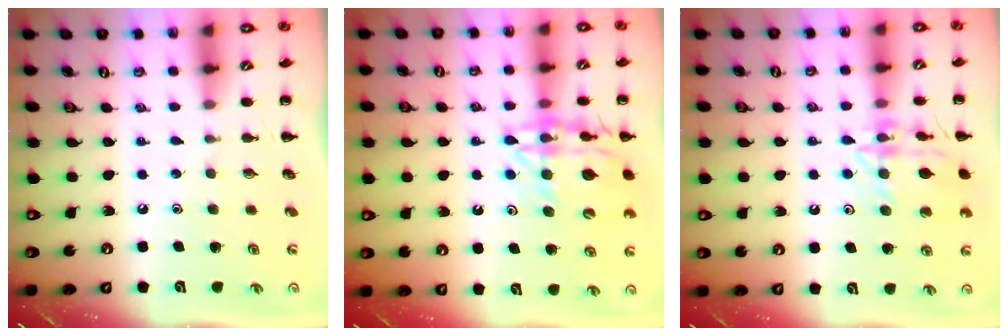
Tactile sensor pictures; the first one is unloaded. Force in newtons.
{"total": 17.9, "press": 17.7, "slide": 2.8}
{"total": 14.8, "press": 14.7, "slide": 0.8}